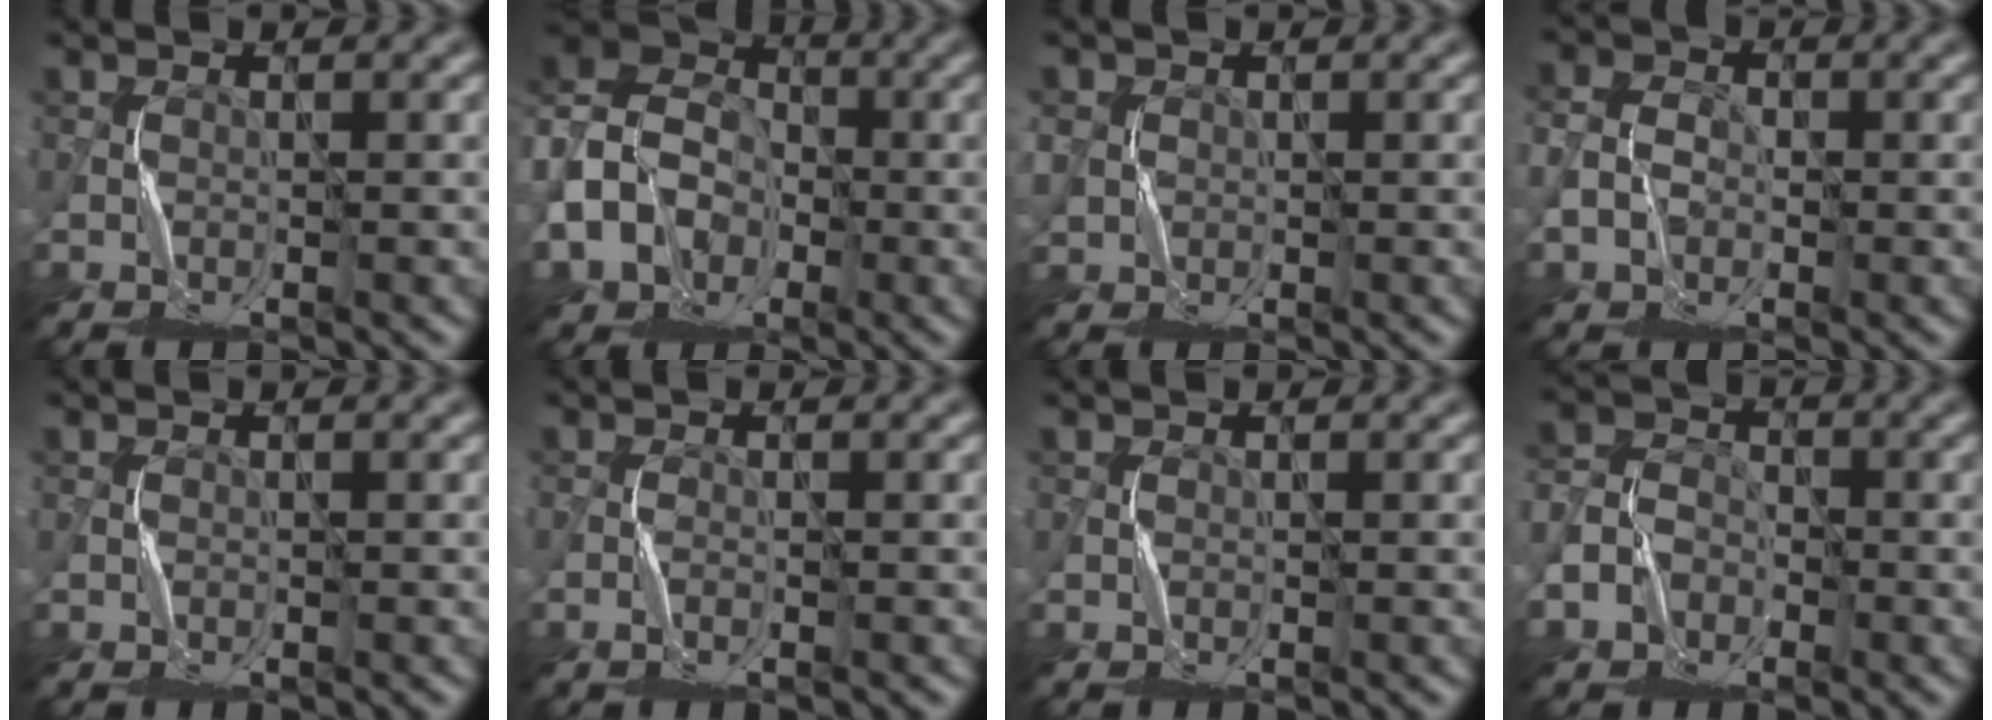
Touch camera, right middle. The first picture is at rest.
{"total": 9.2, "force": [-3.2, 7.2, 4.7], "torque": [-0.099, -0.011, -0.079]}
{"total": 2.2, "force": [0.1, 2.1, 0.6], "torque": [-0.018, 0.001, 0.003]}
{"total": 2.9, "force": [-0.9, 2.2, 1.6], "torque": [-0.032, 0.003, -0.022]}
{"total": 0.0}
{"total": 0.8, "force": [-0.5, 0.1, 0.6], "torque": [-0.015, 0.003, -0.011]}
{"total": 0.0}
{"total": 3.5, "force": [-1.7, 2.8, 1.3], "torque": [-0.024, 0.003, -0.040]}